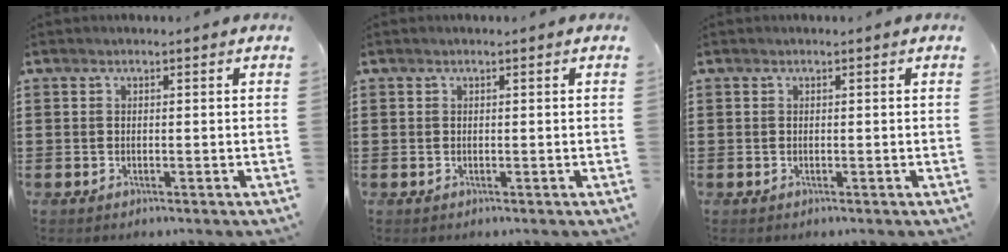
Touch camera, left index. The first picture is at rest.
{"total": 0.0}
{"total": 0.0}